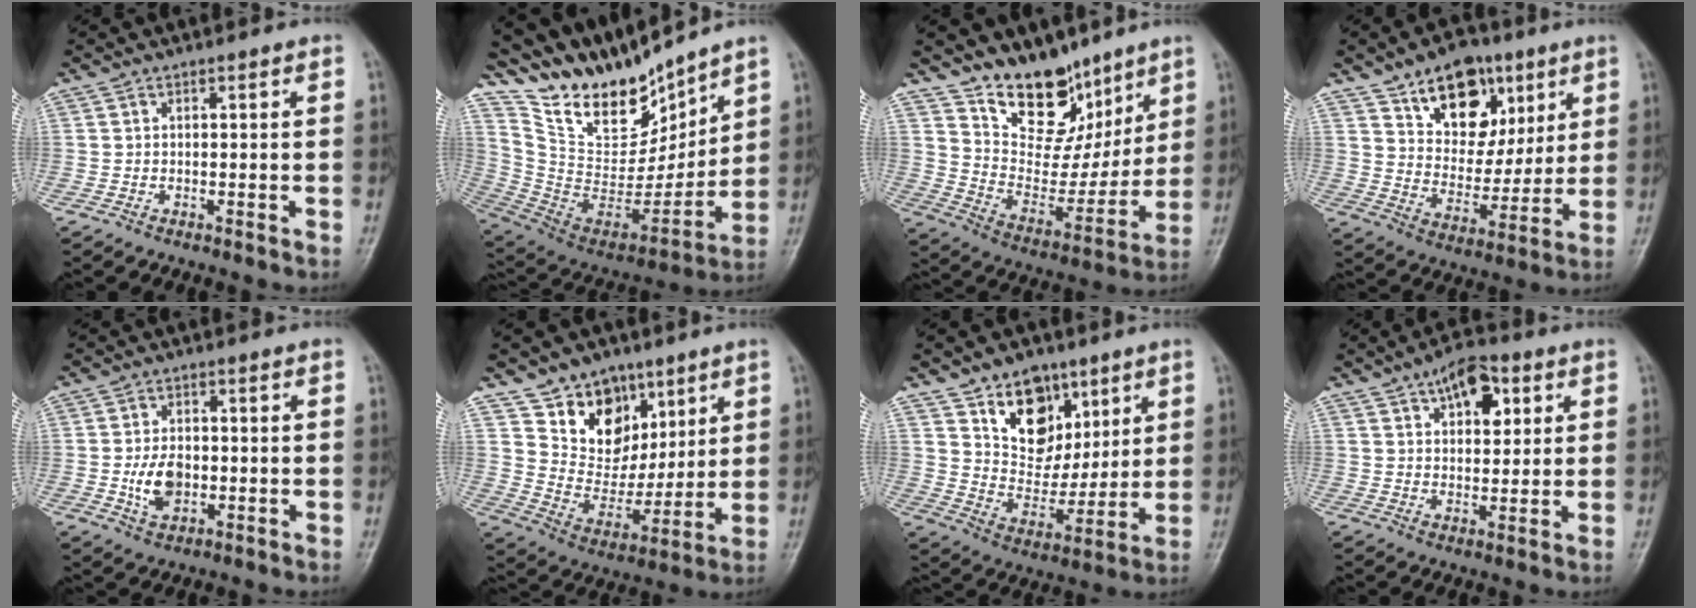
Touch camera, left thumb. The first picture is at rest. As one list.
[{"total": 20.6, "force": [17.8, 7.1, 7.6], "torque": [-0.088, -0.094, 0.333]}, {"total": 16.5, "force": [11.8, 9.2, 6.9], "torque": [-0.050, -0.074, 0.212]}, {"total": 15.8, "force": [8.4, 10.2, 8.6], "torque": [-0.088, -0.043, 0.144]}, {"total": 6.5, "force": [-1.0, 4.2, 4.8], "torque": [-0.077, 0.002, -0.016]}, {"total": 13.9, "force": [8.0, 10.0, 5.3], "torque": [-0.039, -0.048, 0.150]}, {"total": 13.4, "force": [7.4, 9.3, 6.3], "torque": [-0.061, -0.045, 0.134]}, {"total": 9.5, "force": [4.2, 5.3, 6.8], "torque": [-0.066, -0.011, 0.058]}]